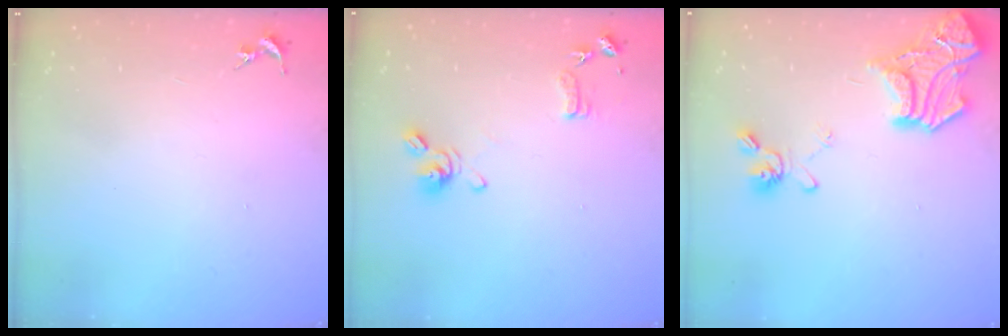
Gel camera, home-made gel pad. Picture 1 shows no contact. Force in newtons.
{"total": 9.8, "press": 9.7, "slide": 1.7}
{"total": 19.7, "press": 19.6, "slide": 1.9}